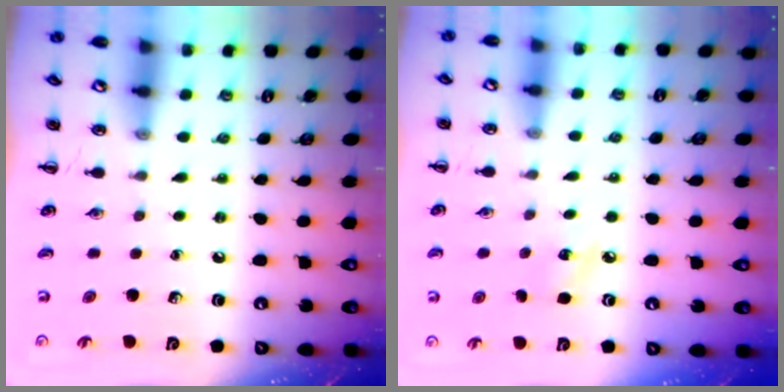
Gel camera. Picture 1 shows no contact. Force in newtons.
{"total": 4.6, "press": 4.4, "slide": 1.3}